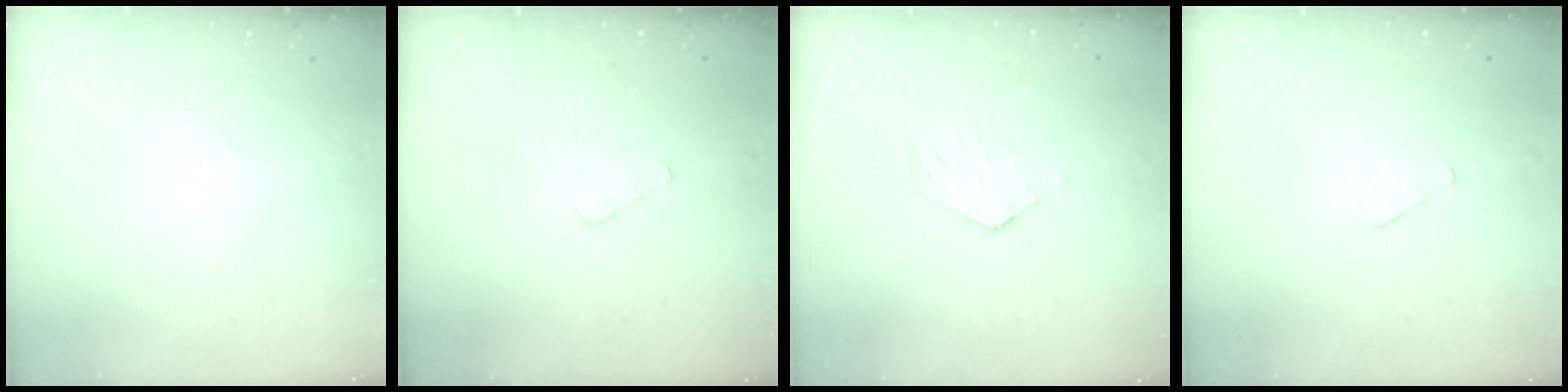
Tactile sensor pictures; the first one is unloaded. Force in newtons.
{"total": 2.4, "press": 2.4, "slide": 0.3}
{"total": 3.4, "press": 3.4, "slide": 0.3}
{"total": 3.8, "press": 3.8, "slide": 0.3}